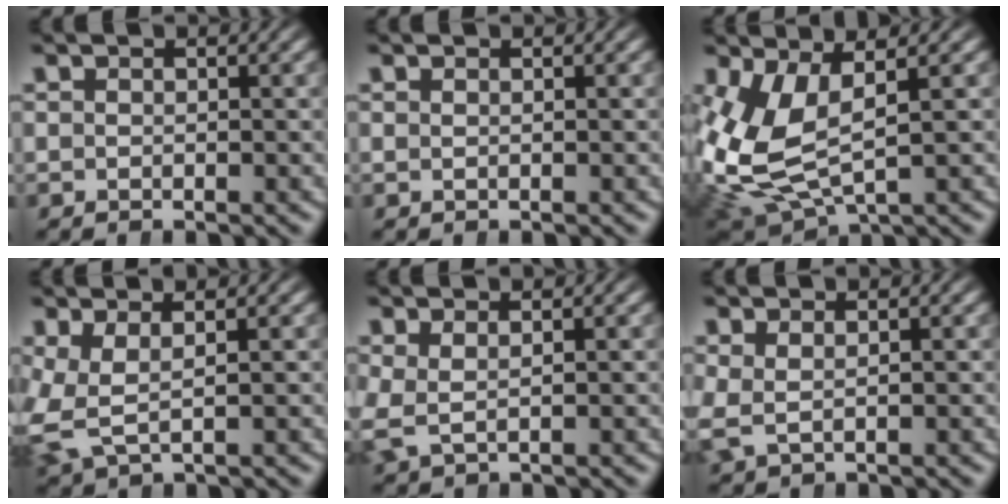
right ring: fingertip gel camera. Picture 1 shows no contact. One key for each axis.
{"total": 0.0}
{"total": 8.3, "fx": 0.4, "fy": 6.3, "fz": 5.4, "tx": -0.167, "ty": -0.035, "tz": 0.026}
{"total": 4.2, "fx": 0.4, "fy": 3.2, "fz": 2.7, "tx": -0.093, "ty": -0.022, "tz": 0.015}
{"total": 1.8, "fx": 0.6, "fy": 1.2, "fz": 1.2, "tx": -0.048, "ty": -0.017, "tz": 0.022}
{"total": 1.5, "fx": 0.6, "fy": 0.9, "fz": 1.0, "tx": -0.039, "ty": -0.015, "tz": 0.022}